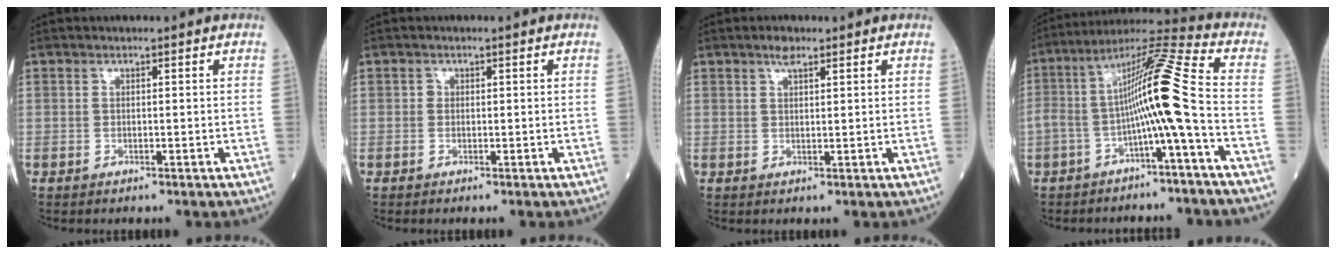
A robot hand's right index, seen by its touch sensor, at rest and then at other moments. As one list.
[{"total": 0.6, "force": [0.1, 0.6, 0.2], "torque": [0.000, 0.002, 0.000]}, {"total": 1.9, "force": [1.4, 0.6, 1.2], "torque": [-0.022, 0.005, 0.024]}, {"total": 12.3, "force": [-2.6, -1.2, 12.0], "torque": [-0.207, 0.032, -0.052]}]